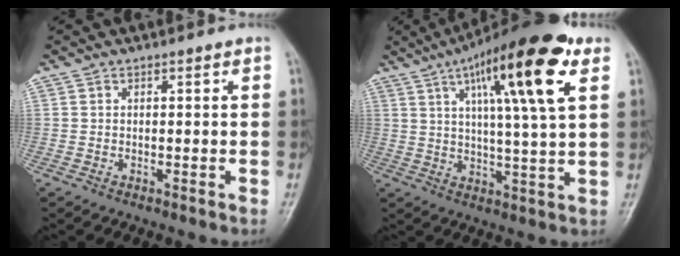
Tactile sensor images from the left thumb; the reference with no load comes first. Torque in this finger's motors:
{"motor_torque": [0.91, 0.86, 1.76, -1.03, 0.20]}